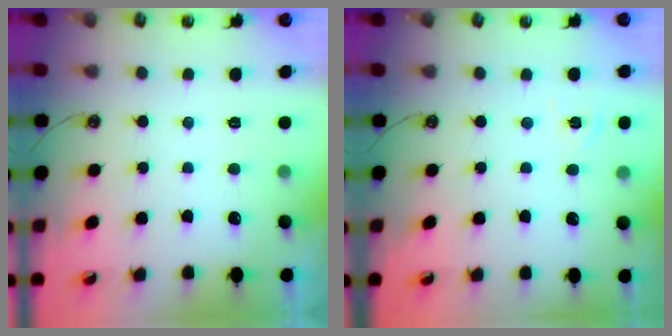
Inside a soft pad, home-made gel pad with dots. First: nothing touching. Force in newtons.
{"total": 3.7, "press": 3.7, "slide": 0.6}